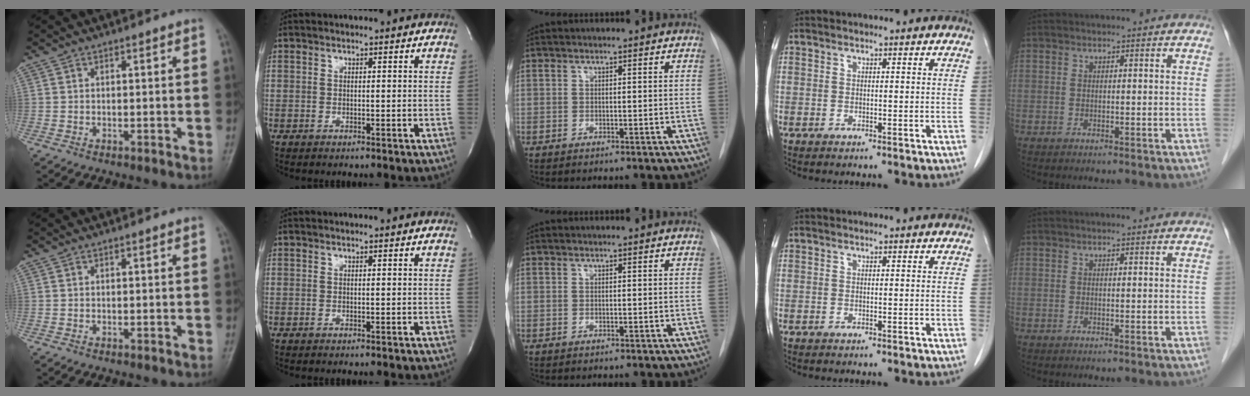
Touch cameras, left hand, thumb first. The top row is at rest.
{}